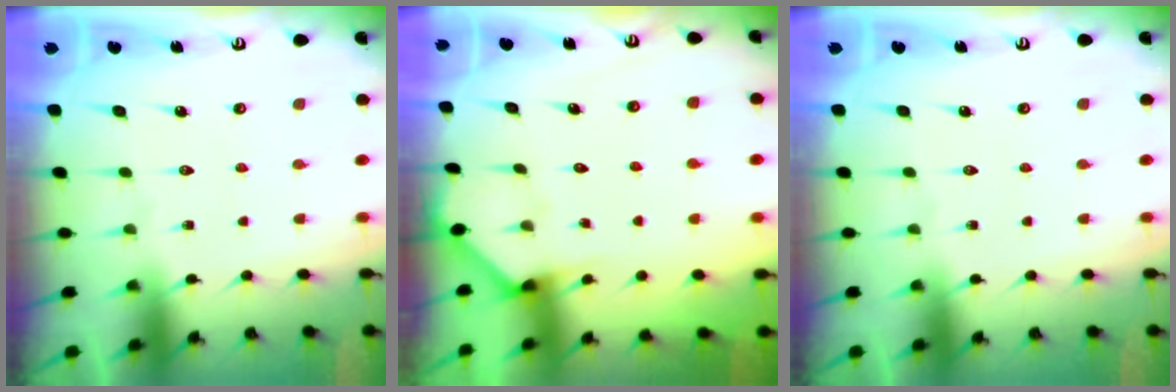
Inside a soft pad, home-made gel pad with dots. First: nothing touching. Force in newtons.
{"total": 1.7, "press": 1.6, "slide": 0.2}
{"total": 0.0}